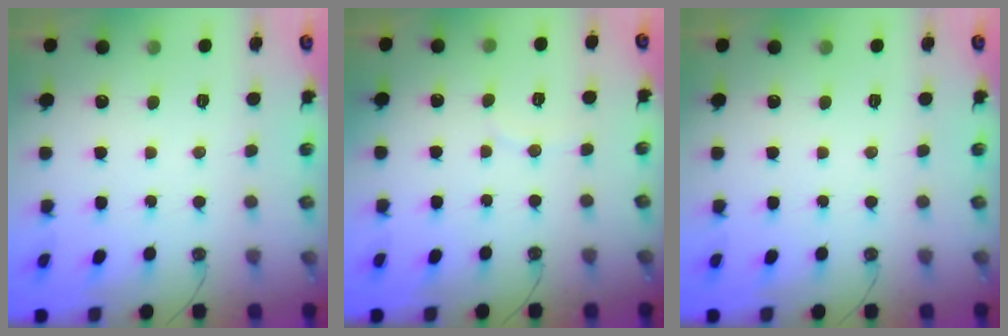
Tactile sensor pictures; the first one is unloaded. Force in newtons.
{"total": 2.5, "press": 2.5, "slide": 0.3}
{"total": 0.0}